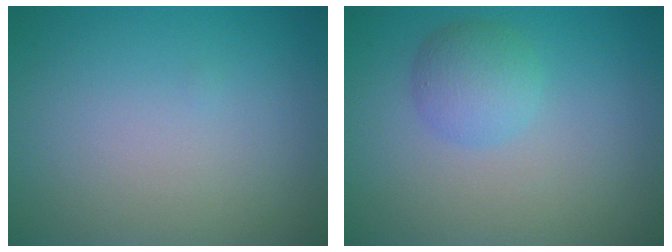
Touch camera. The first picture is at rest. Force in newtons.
{"total": 2.7, "press": 2.7, "slide": 0.1}